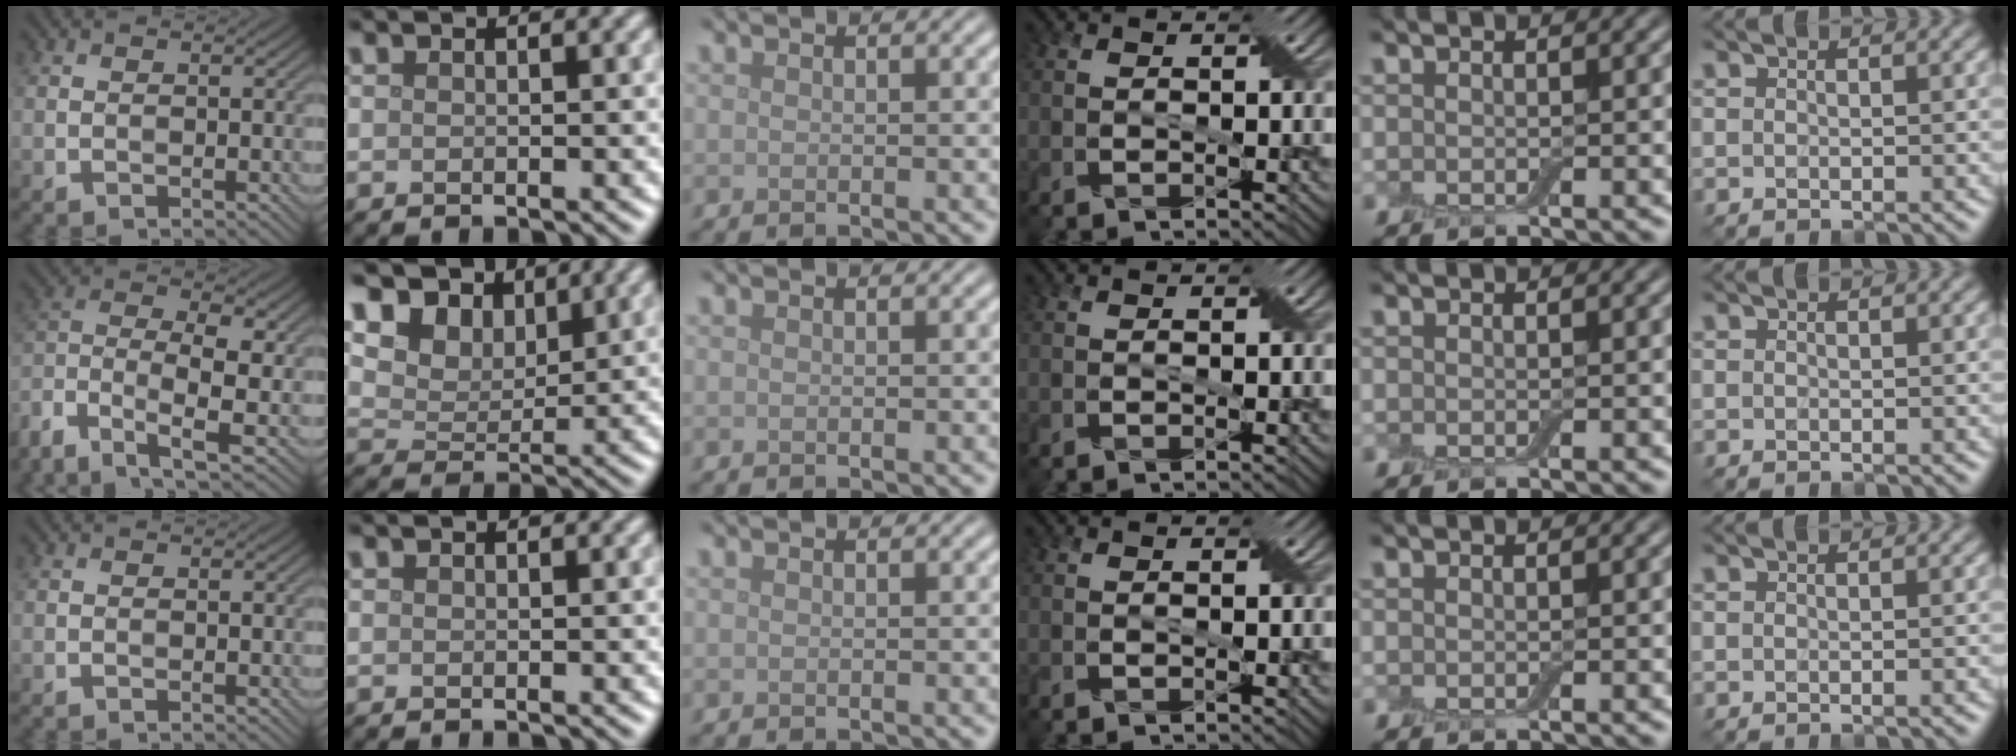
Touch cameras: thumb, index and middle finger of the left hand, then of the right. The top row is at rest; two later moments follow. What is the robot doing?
{"motion": "extract", "object": "backpack"}